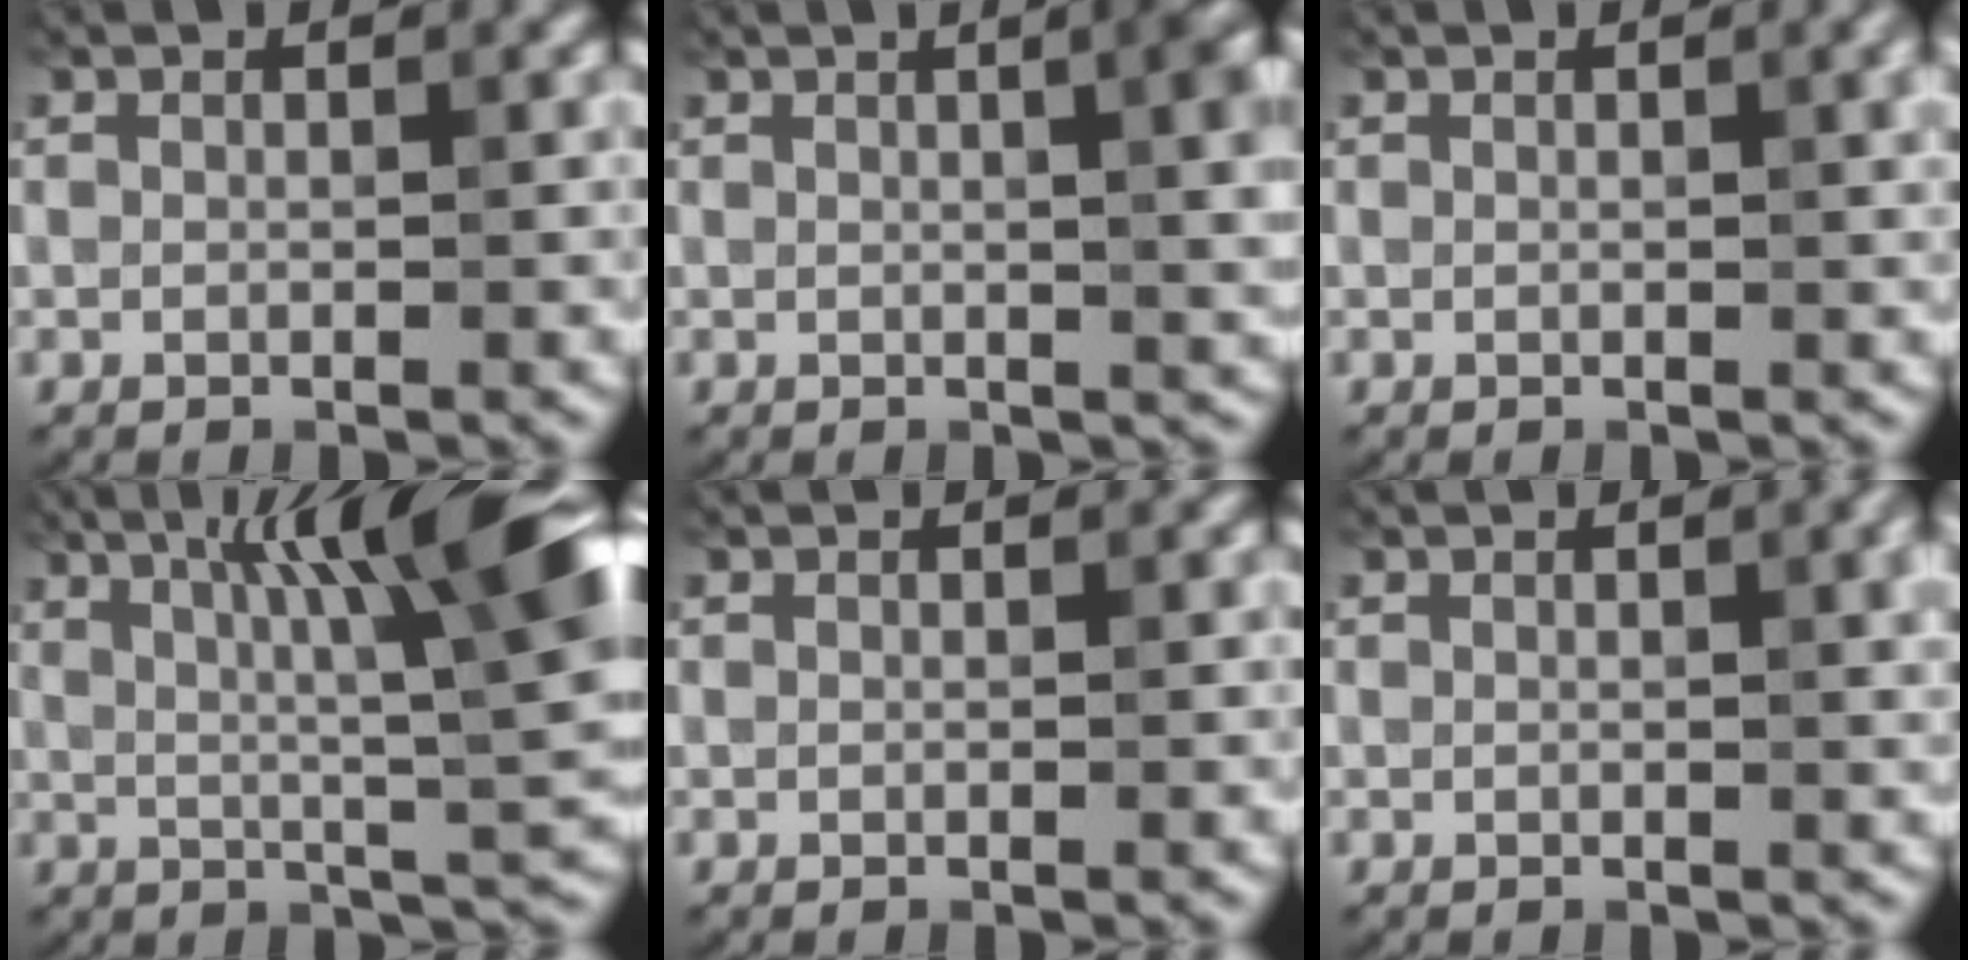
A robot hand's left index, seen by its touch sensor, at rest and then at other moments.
{"total": 8.4, "force": [1.9, 3.7, 7.3], "torque": [-0.038, 0.022, 0.019]}
{"total": 1.9, "force": [0.6, 0.6, 1.7], "torque": [-0.016, 0.005, 0.008]}
{"total": 12.3, "force": [4.1, 1.9, 11.4], "torque": [-0.162, 0.016, 0.068]}
{"total": 0.0}
{"total": 2.6, "force": [0.7, 0.9, 2.4], "torque": [-0.021, 0.006, 0.007]}